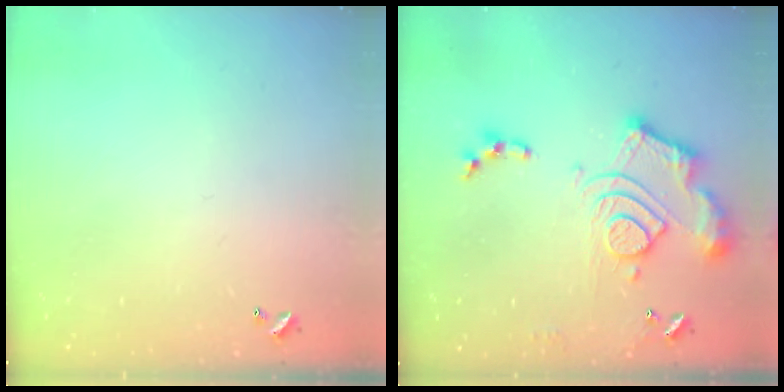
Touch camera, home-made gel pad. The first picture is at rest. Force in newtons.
{"total": 16.7, "press": 16.6, "slide": 1.5}